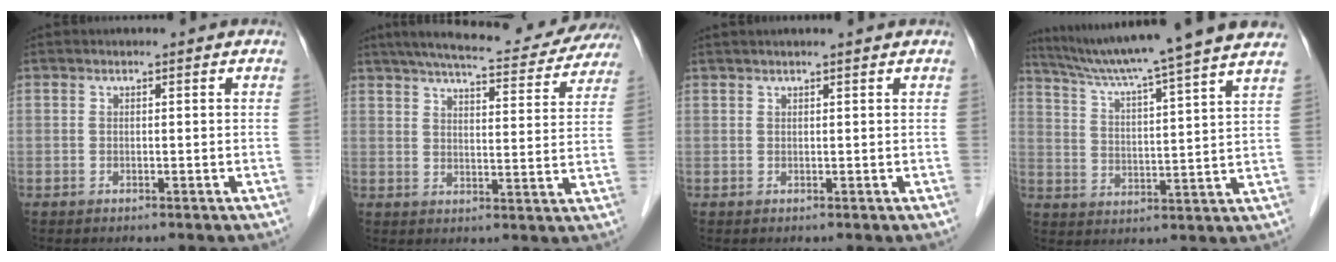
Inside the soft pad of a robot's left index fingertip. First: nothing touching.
{"total": 20.6, "force": [18.4, 3.4, 8.7], "torque": [-0.134, 0.000, 0.229]}
{"total": 3.5, "force": [3.0, -0.3, 1.7], "torque": [-0.018, 0.026, 0.042]}
{"total": 19.3, "force": [16.5, -1.7, 9.9], "torque": [-0.166, -0.003, 0.231]}